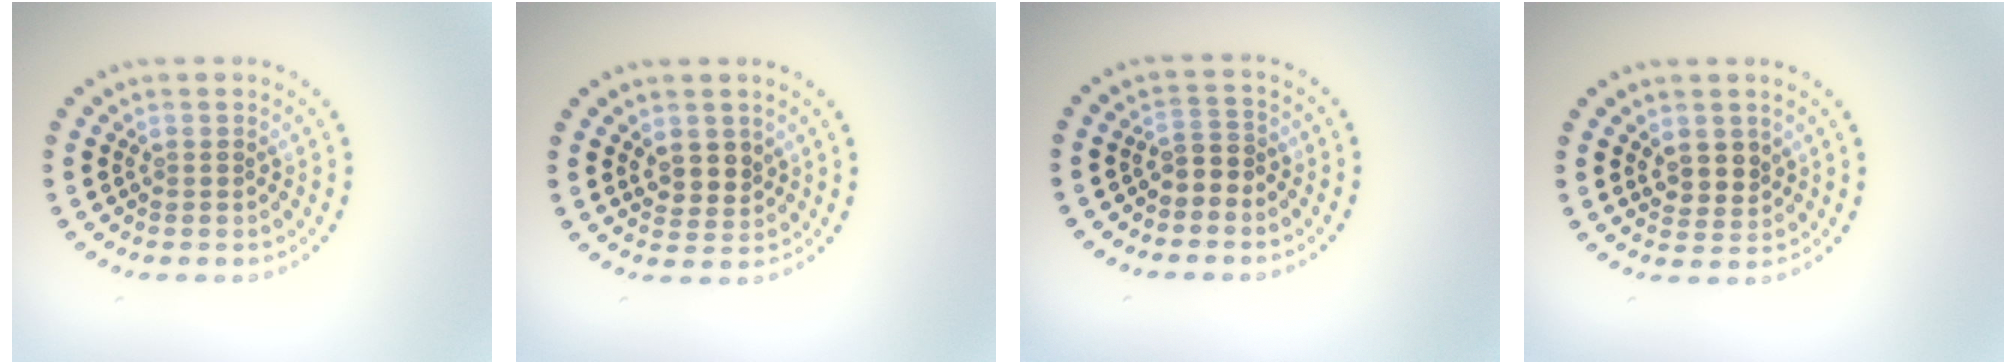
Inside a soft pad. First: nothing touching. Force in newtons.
{"total": 2.4, "press": 2.2, "slide": 1.0}
{"total": 1.8, "press": 1.5, "slide": 0.9}
{"total": 2.4, "press": 2.2, "slide": 1.0}